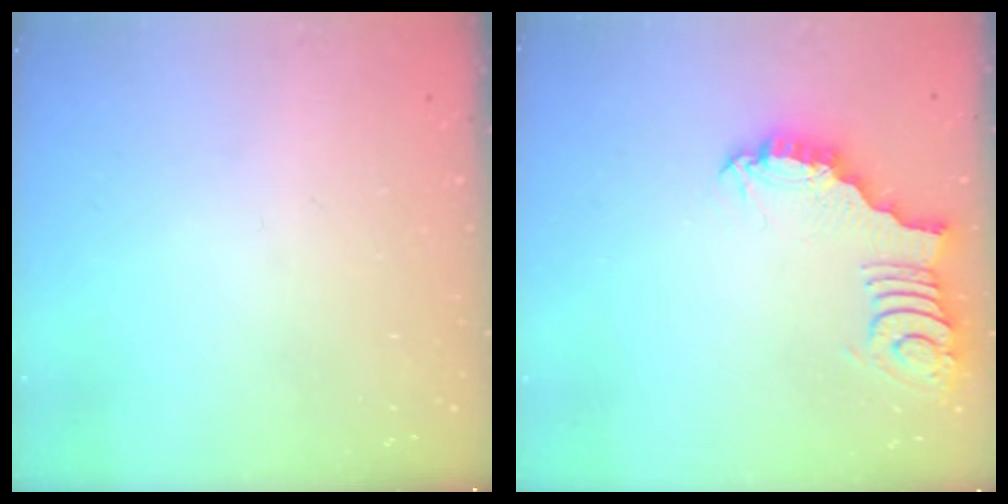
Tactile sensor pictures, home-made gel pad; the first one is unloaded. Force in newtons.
{"total": 2.3, "press": 2.3, "slide": 0.4}